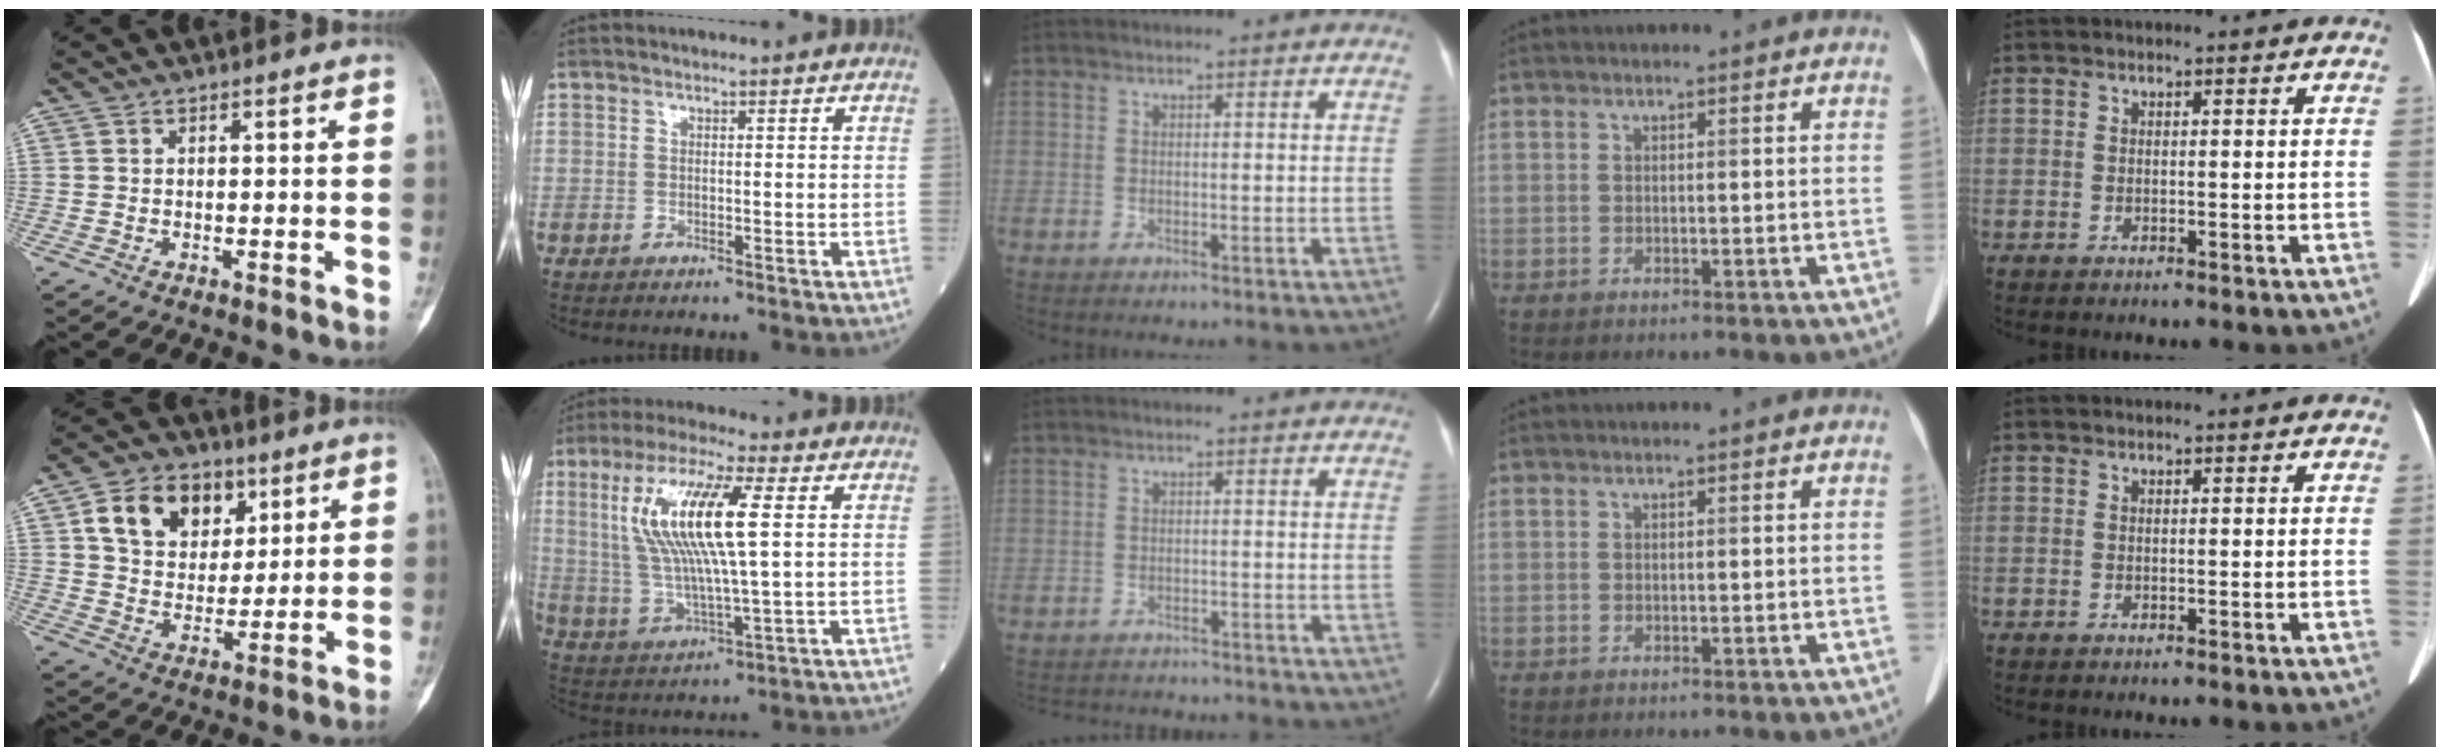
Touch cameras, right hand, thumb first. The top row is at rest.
{"thumb": {"total": 13.8, "force": [5.8, 10.1, 7.5], "torque": [-0.085, -0.013, 0.101]}, "index": {"total": 14.5, "force": [3.5, 1.7, 14.0], "torque": [-0.294, 0.008, 0.064]}, "middle": {"total": 8.7, "force": [-8.3, 2.0, 1.7], "torque": [-0.031, 0.003, -0.103]}}